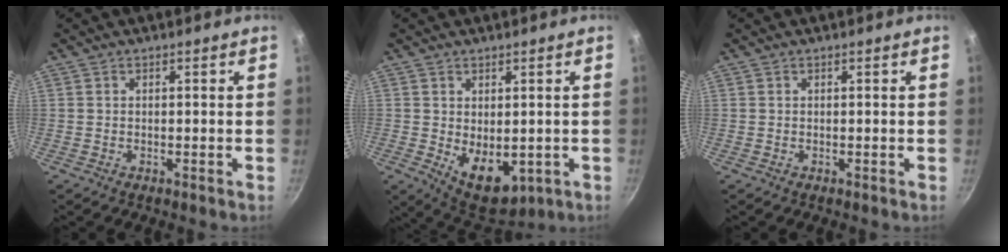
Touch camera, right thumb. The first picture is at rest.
{"total": 9.5, "force": [-1.9, 5.5, 7.5], "torque": [-0.091, -0.008, -0.006]}
{"total": 0.0}